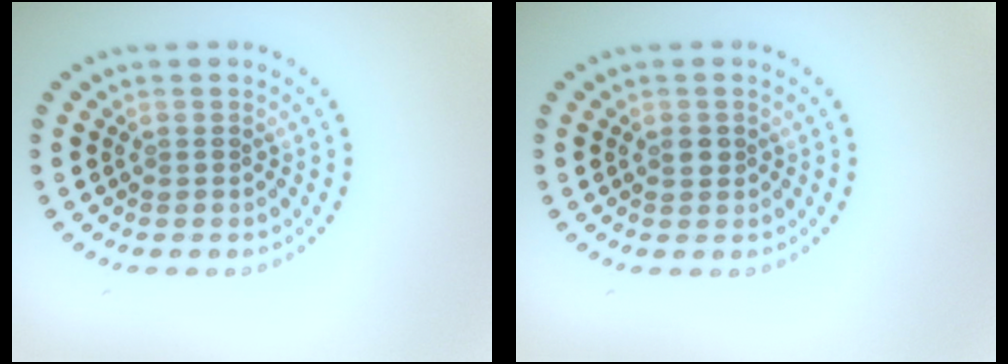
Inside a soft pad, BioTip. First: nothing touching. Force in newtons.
{"total": 1.0, "press": 1.0, "slide": 0.3}